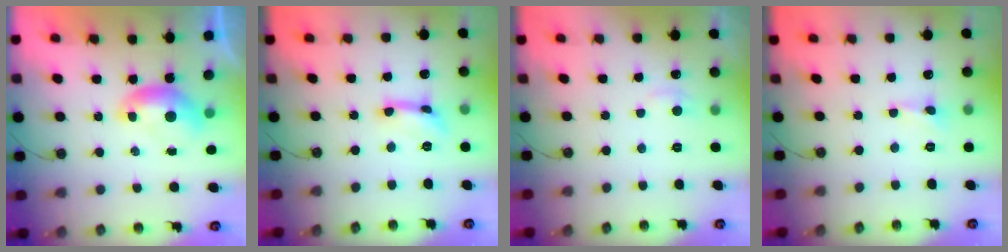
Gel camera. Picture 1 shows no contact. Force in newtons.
{"total": 1.3, "press": 1.3, "slide": 0.2}
{"total": 1.8, "press": 1.7, "slide": 0.7}
{"total": 0.8, "press": 0.8, "slide": 0.2}